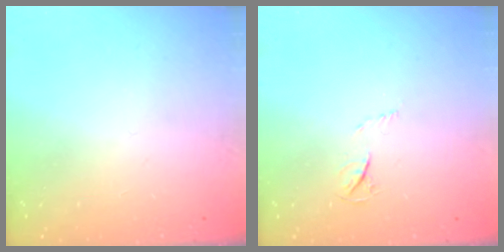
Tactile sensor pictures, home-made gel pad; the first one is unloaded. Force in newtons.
{"total": 3.3, "press": 3.2, "slide": 0.5}